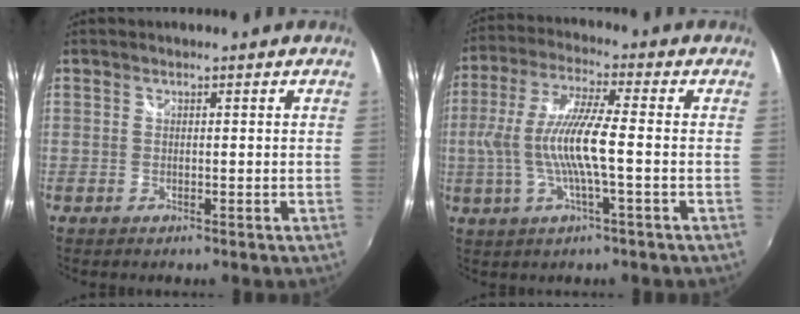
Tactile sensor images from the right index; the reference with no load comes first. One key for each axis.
{"total": 11.3, "fx": -1.5, "fy": 1.2, "fz": 11.2, "tx": -0.223, "ty": -0.001, "tz": -0.026}